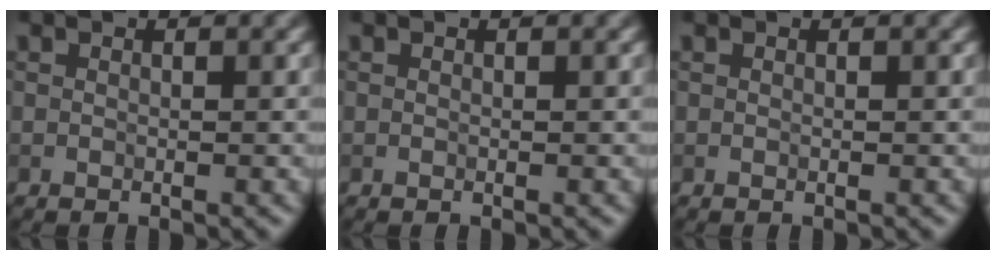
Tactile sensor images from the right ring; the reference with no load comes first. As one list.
[{"total": 0.0}, {"total": 0.0}]